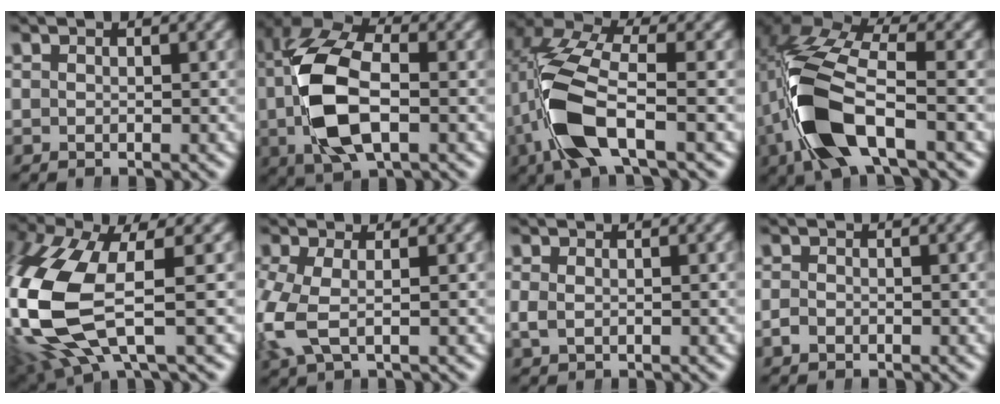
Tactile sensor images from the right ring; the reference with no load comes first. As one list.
[{"total": 10.8, "force": [0.3, 6.4, 8.7], "torque": [-0.186, -0.009, 0.008]}, {"total": 8.2, "force": [-0.3, 4.2, 7.1], "torque": [-0.163, -0.014, -0.002]}, {"total": 10.4, "force": [-0.7, 5.4, 8.8], "torque": [-0.192, -0.013, -0.008]}, {"total": 10.2, "force": [-0.7, 5.8, 8.3], "torque": [-0.231, -0.036, 0.013]}, {"total": 4.6, "force": [-0.5, 3.1, 3.4], "torque": [-0.108, -0.019, 0.001]}, {"total": 0.6, "force": [-0.1, 0.4, 0.5], "torque": [-0.021, -0.008, 0.007]}, {"total": 0.7, "force": [-0.7, 0.1, 0.1], "torque": [0.000, -0.002, -0.010]}]